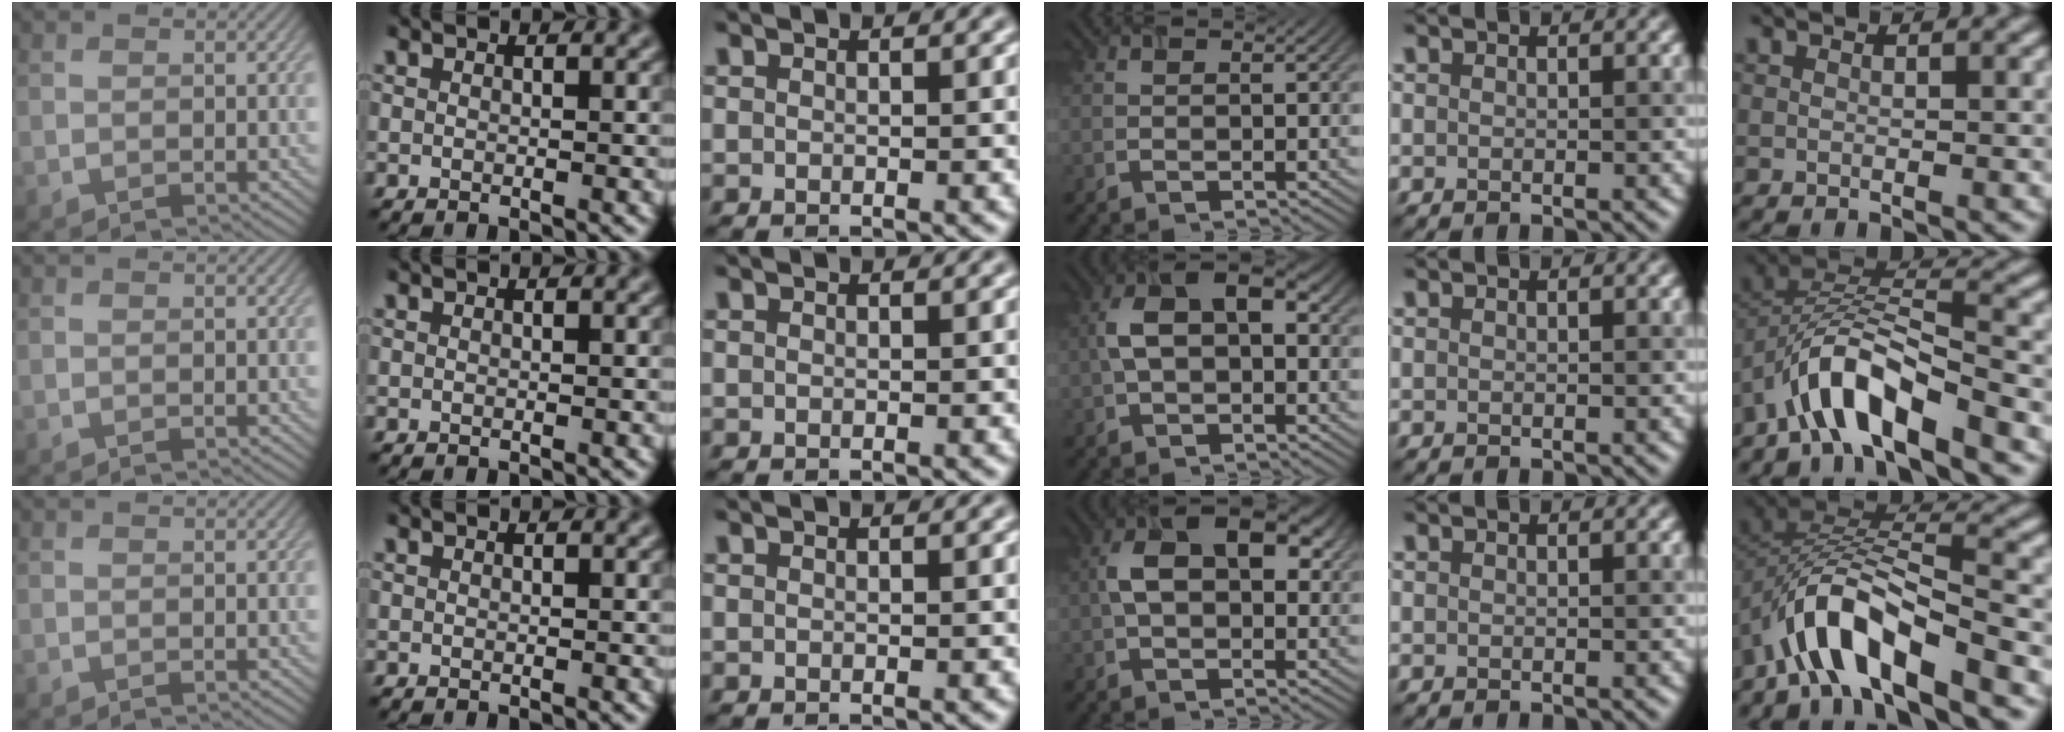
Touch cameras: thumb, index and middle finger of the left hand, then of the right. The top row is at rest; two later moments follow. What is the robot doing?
{"motion": "lift_and_place", "object": "timer"}